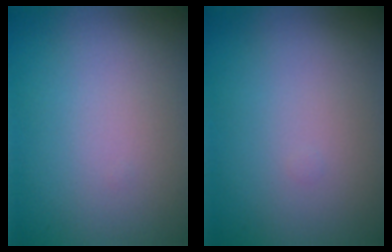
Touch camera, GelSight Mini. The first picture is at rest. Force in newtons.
{"total": 0.0}